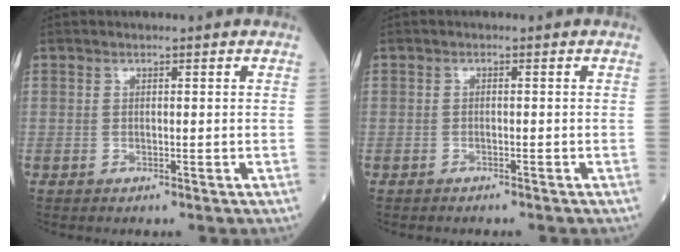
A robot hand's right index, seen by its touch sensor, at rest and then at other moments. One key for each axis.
{"total": 1.6, "fx": -1.2, "fy": 0.6, "fz": 0.8, "tx": -0.021, "ty": -0.004, "tz": -0.011}